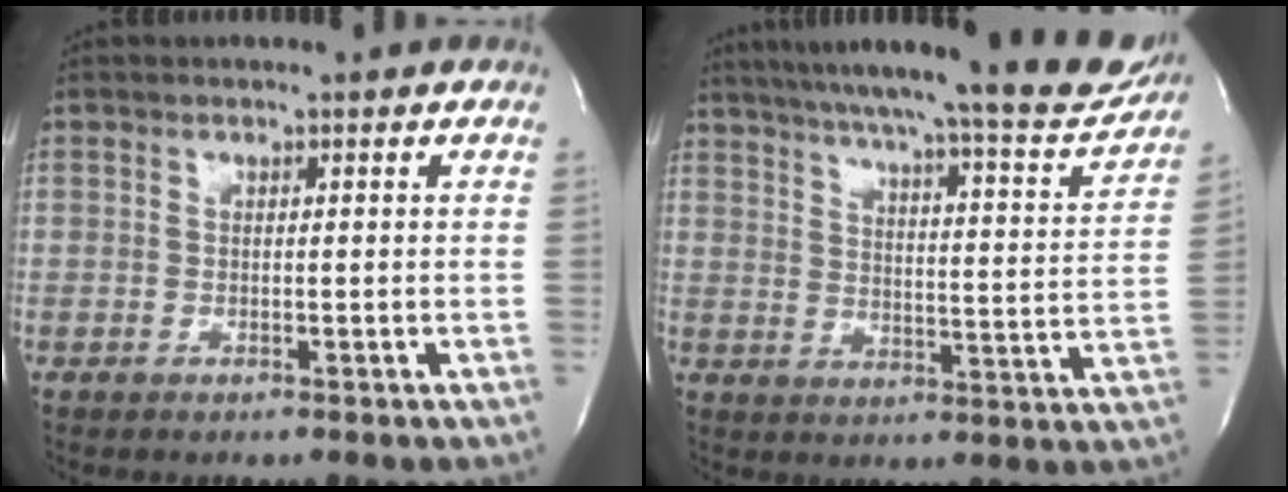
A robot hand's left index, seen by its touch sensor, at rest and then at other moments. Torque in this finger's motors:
{"motor_torque": [0.07, -0.16, 0.57, 0.17]}